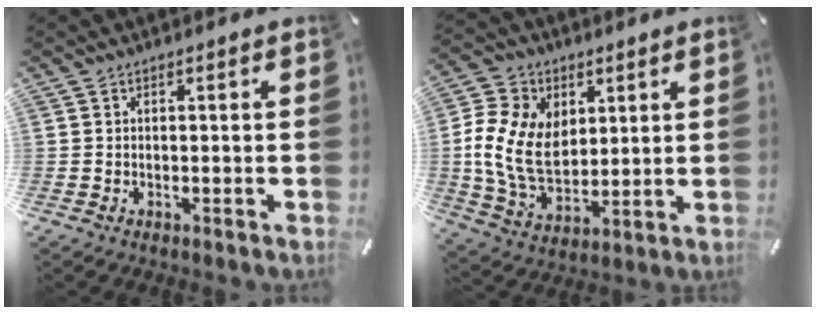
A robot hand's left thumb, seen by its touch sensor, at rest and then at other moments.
{"total": 14.2, "force": [2.4, 10.8, 8.9], "torque": [-0.199, -0.003, 0.047]}